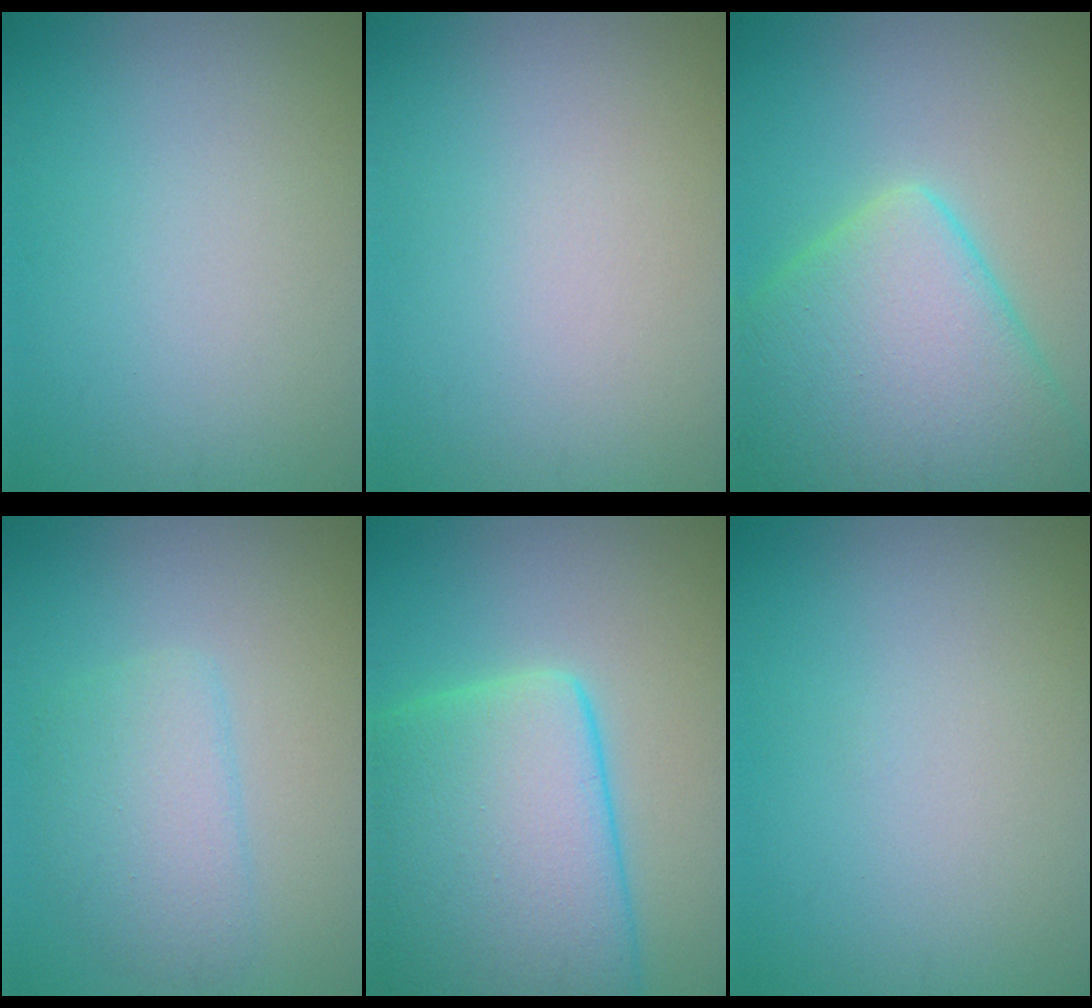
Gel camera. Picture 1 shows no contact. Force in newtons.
{"total": 0.0}
{"total": 11.2, "press": 11.2, "slide": 0.5}
{"total": 3.3, "press": 3.3, "slide": 0.1}
{"total": 13.3, "press": 13.3, "slide": 0.6}
{"total": 0.0}